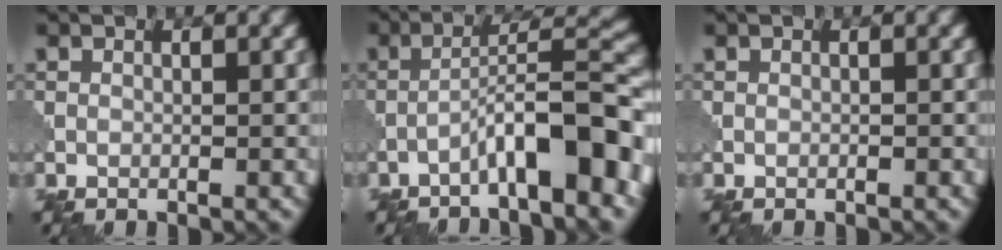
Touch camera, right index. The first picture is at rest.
{"total": 8.3, "force": [-3.9, 1.4, 7.2], "torque": [-0.110, 0.026, -0.066]}
{"total": 0.0}